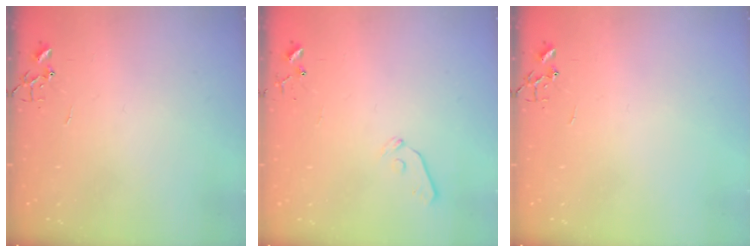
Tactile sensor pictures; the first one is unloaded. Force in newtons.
{"total": 5.5, "press": 5.5, "slide": 0.5}
{"total": 0.0}